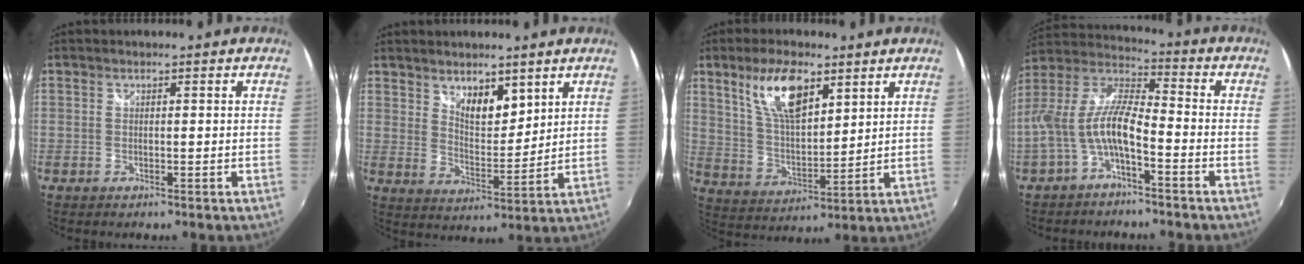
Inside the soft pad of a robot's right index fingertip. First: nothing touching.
{"total": 7.1, "force": [4.9, 3.3, 4.0], "torque": [-0.052, 0.000, 0.086]}
{"total": 12.2, "force": [6.7, 4.7, 9.0], "torque": [-0.165, 0.009, 0.134]}
{"total": 11.1, "force": [-4.2, 3.3, 9.8], "torque": [-0.209, 0.010, -0.080]}